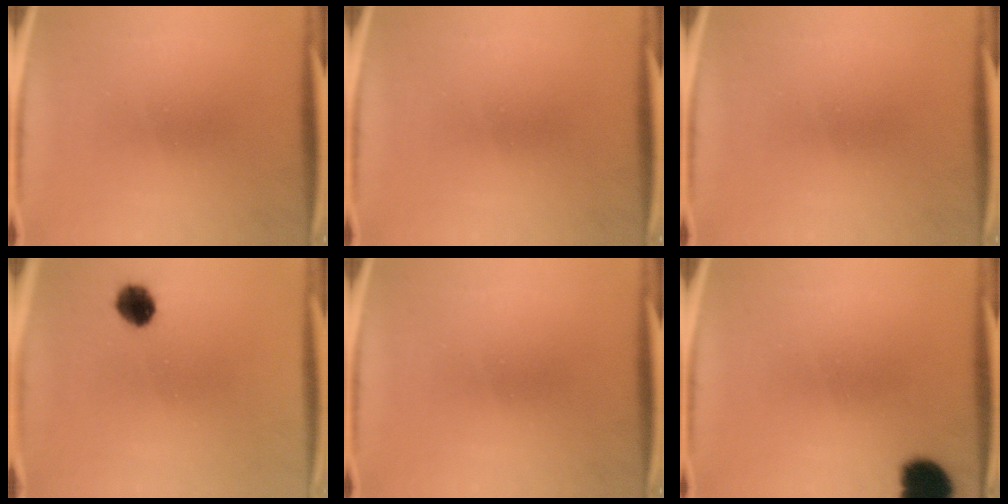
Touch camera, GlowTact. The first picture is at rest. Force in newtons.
{"total": 0.0}
{"total": 0.0}
{"total": 5.5}
{"total": 0.0}
{"total": 7.9}